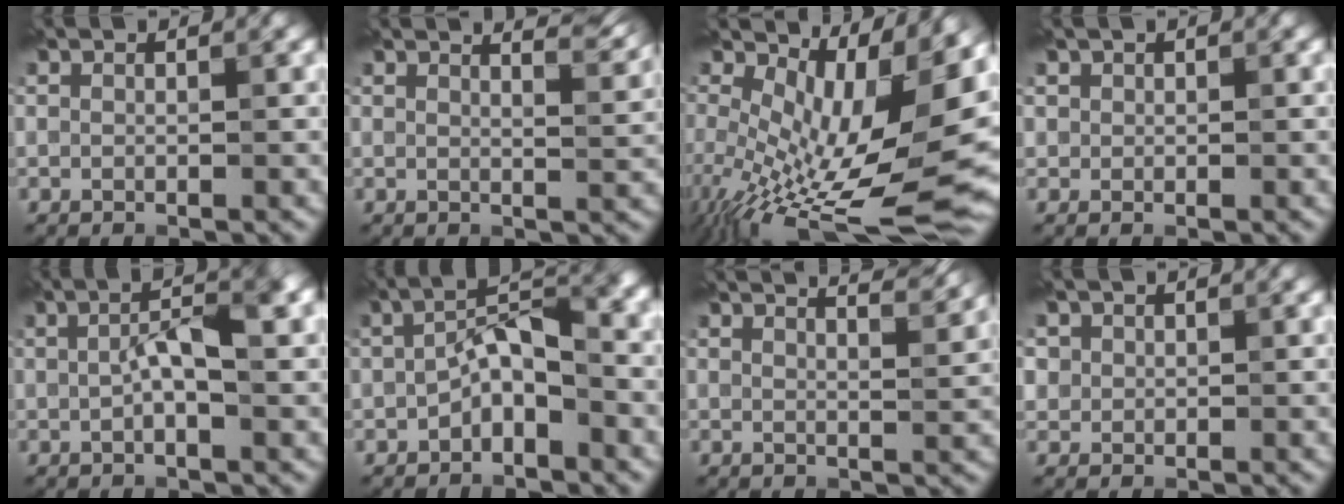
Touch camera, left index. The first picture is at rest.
{"total": 5.0, "force": [4.0, 1.4, 2.6], "torque": [-0.020, 0.024, 0.026]}
{"total": 14.6, "force": [-0.1, 6.1, 13.2], "torque": [-0.207, -0.015, 0.010]}
{"total": 1.0, "force": [0.5, 0.9, 0.1], "torque": [0.005, -0.003, 0.007]}
{"total": 4.9, "force": [0.4, 1.6, 4.6], "torque": [-0.083, 0.008, 0.005]}
{"total": 5.1, "force": [-1.4, 2.2, 4.3], "torque": [-0.073, 0.018, -0.032]}
{"total": 7.0, "force": [5.5, 2.2, 3.8], "torque": [-0.029, 0.037, 0.036]}
{"total": 1.6, "force": [0.7, 1.4, 0.2], "torque": [-0.005, -0.001, 0.025]}